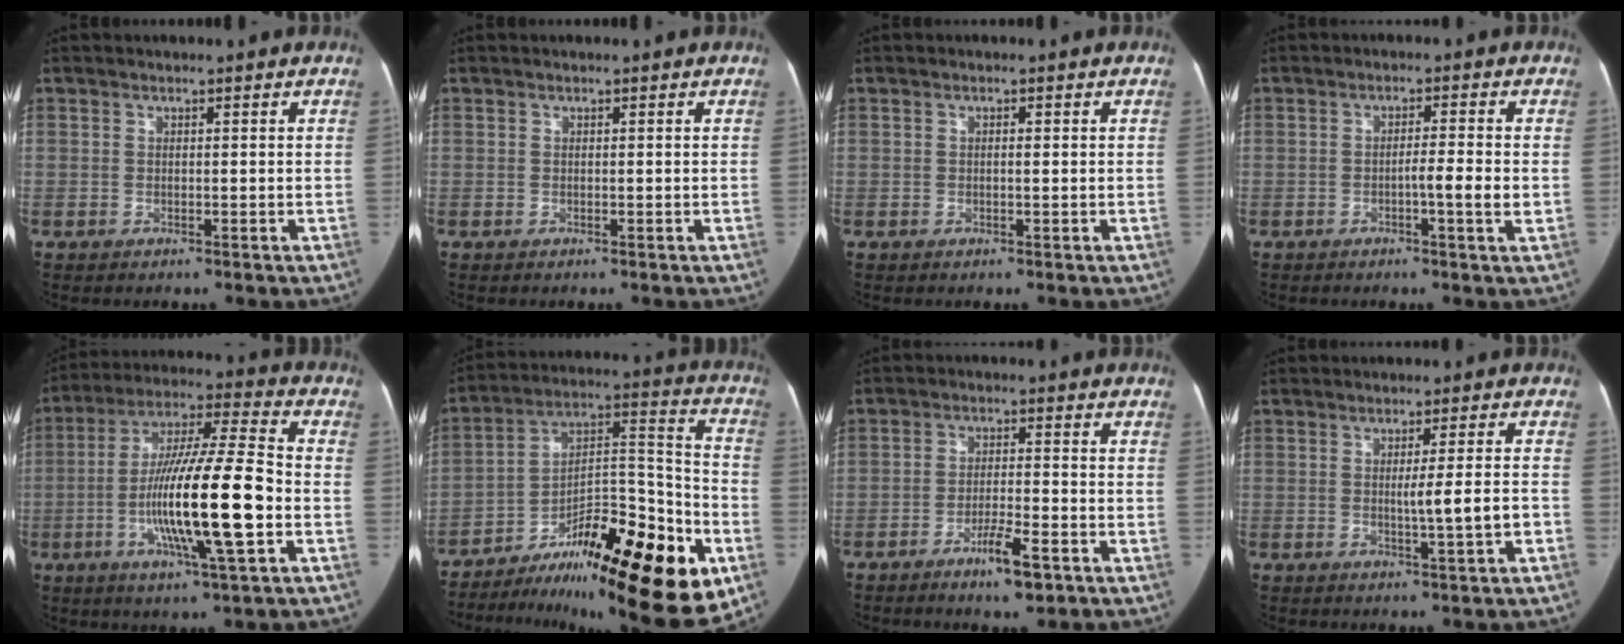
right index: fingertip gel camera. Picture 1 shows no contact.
{"total": 0.0}
{"total": 0.7, "force": [0.1, 0.1, 0.7], "torque": [-0.013, 0.000, 0.000]}
{"total": 3.9, "force": [-0.9, -0.3, 3.8], "torque": [-0.058, -0.001, -0.016]}
{"total": 18.4, "force": [-4.3, 1.1, 17.8], "torque": [-0.326, -0.005, -0.077]}
{"total": 26.0, "force": [-14.2, 5.8, 21.0], "torque": [-0.252, 0.025, -0.210]}
{"total": 6.4, "force": [-3.7, 1.0, 5.0], "torque": [-0.091, -0.006, -0.060]}
{"total": 4.9, "force": [-1.2, -0.6, 4.8], "torque": [-0.072, -0.006, -0.016]}